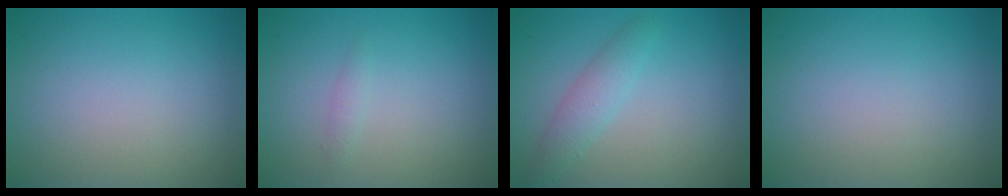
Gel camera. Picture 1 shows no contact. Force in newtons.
{"total": 0.7, "press": 0.7, "slide": 0.0}
{"total": 2.2, "press": 2.2, "slide": 0.1}
{"total": 0.0}